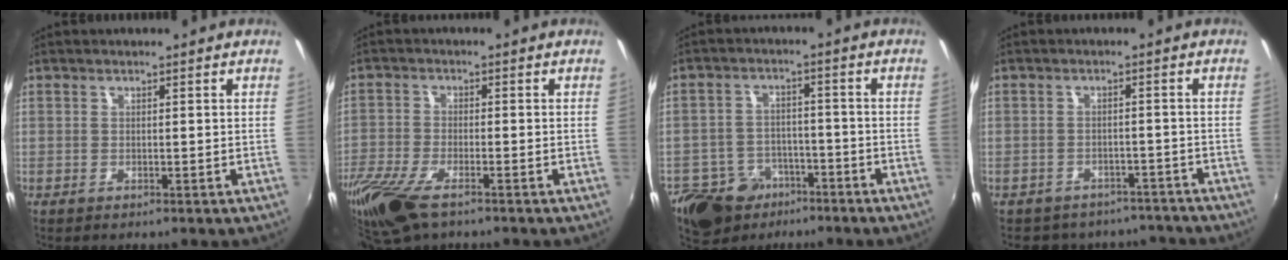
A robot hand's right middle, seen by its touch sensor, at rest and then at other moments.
{"total": 13.2, "force": [-8.7, 5.0, 8.6], "torque": [-0.208, -0.051, -0.168]}
{"total": 12.5, "force": [-7.7, 8.7, 4.6], "torque": [-0.121, 0.008, -0.109]}
{"total": 11.4, "force": [-9.6, 5.6, 2.7], "torque": [-0.065, 0.008, -0.113]}